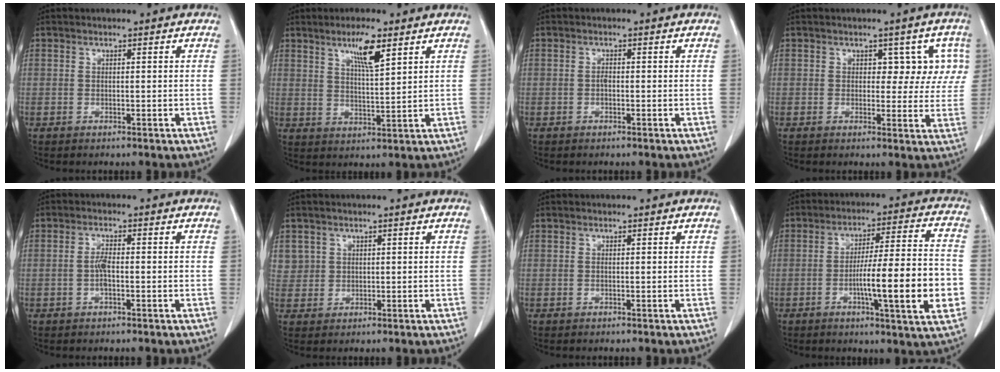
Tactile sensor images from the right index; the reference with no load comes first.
{"total": 6.1, "force": [3.6, 0.6, 4.9], "torque": [-0.087, -0.005, 0.064]}
{"total": 0.8, "force": [-0.2, 0.4, 0.6], "torque": [-0.013, 0.001, -0.006]}
{"total": 5.2, "force": [1.7, 3.4, 3.5], "torque": [-0.013, 0.016, 0.017]}
{"total": 2.5, "force": [-0.6, 0.7, 2.4], "torque": [-0.052, 0.002, -0.012]}
{"total": 3.1, "force": [1.3, 2.8, 0.0], "torque": [0.017, 0.003, 0.023]}
{"total": 0.0}
{"total": 15.6, "force": [-3.7, 0.8, 15.2], "torque": [-0.230, 0.002, -0.058]}